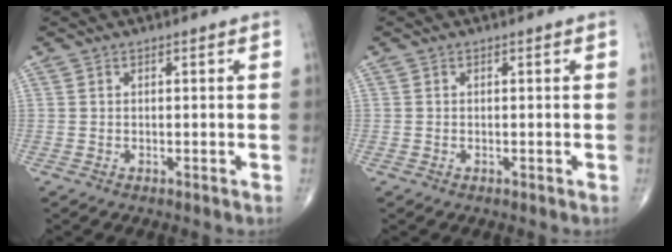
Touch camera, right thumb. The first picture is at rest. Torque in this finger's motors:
{"motor_torque": [-0.41, -0.29, -0.29, -0.26, 0.03]}